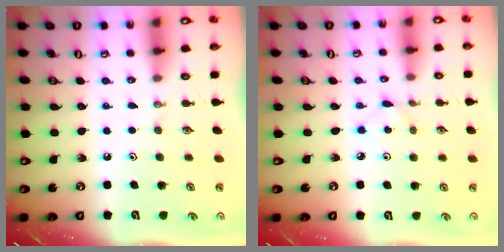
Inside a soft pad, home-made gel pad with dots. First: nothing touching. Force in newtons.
{"total": 1.9, "press": 1.9, "slide": 0.3}